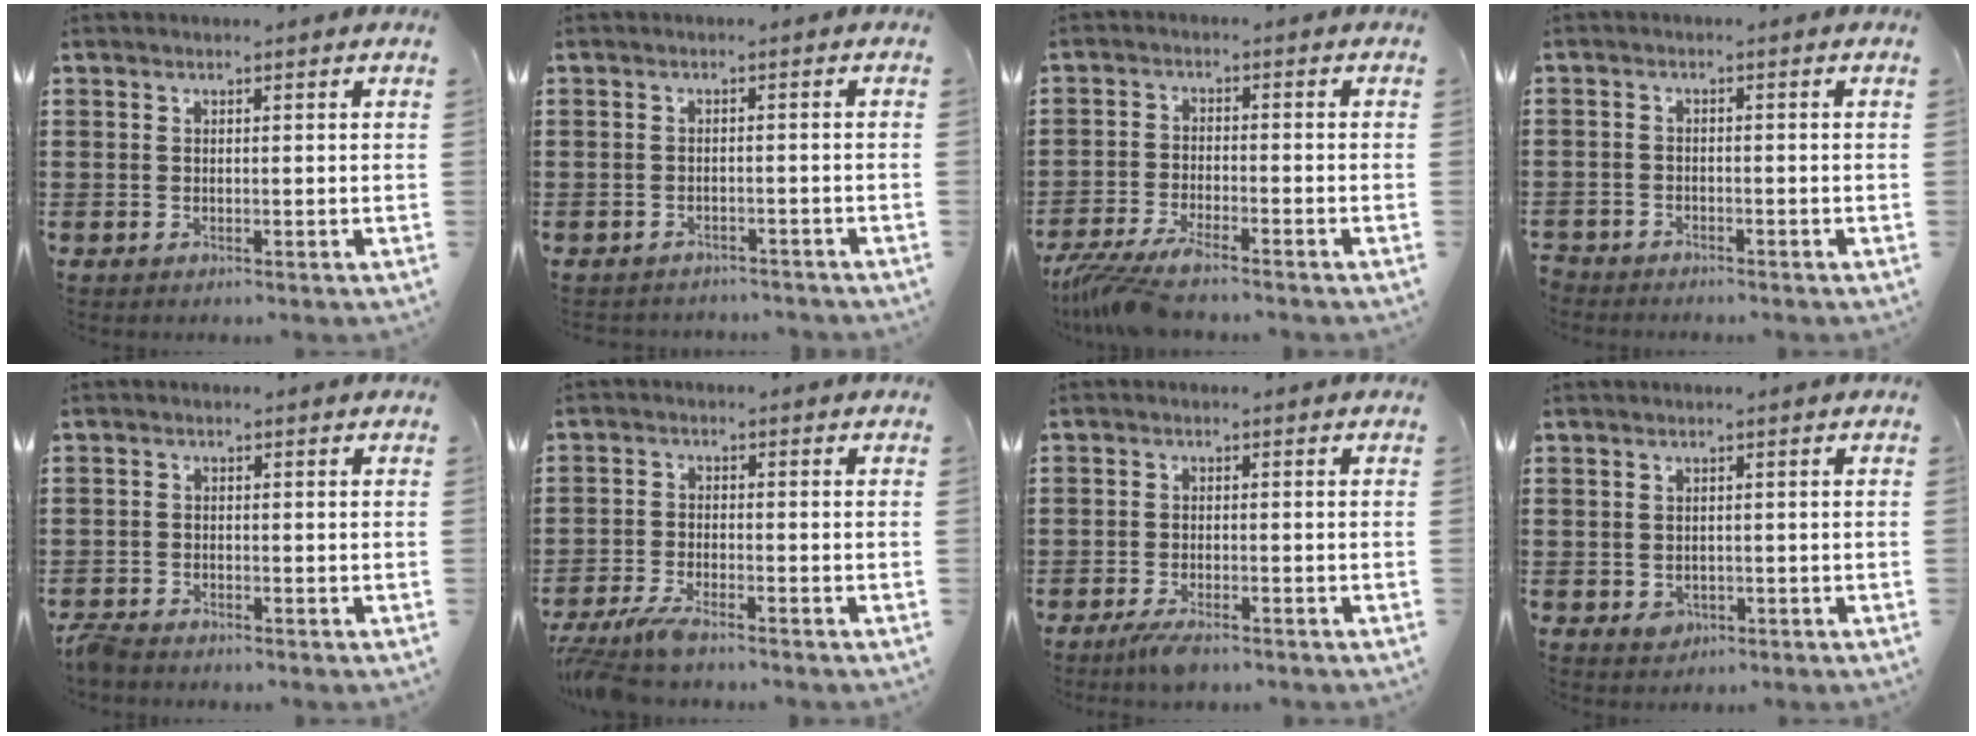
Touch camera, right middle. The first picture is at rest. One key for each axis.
{"total": 1.6, "fx": -1.6, "fy": 0.2, "fz": -0.2, "tx": -0.003, "ty": -0.001, "tz": -0.036}
{"total": 5.4, "fx": -4.9, "fy": 0.2, "fz": 2.4, "tx": -0.073, "ty": -0.019, "tz": -0.100}
{"total": 2.1, "fx": -2.1, "fy": 0.3, "fz": -0.3, "tx": 0.000, "ty": 0.000, "tz": -0.045}
{"total": 2.3, "fx": -2.2, "fy": 0.5, "fz": 0.6, "tx": -0.026, "ty": -0.002, "tz": -0.050}
{"total": 4.5, "fx": -4.0, "fy": 0.4, "fz": 2.1, "tx": -0.062, "ty": -0.015, "tz": -0.083}
{"total": 2.8, "fx": -2.3, "fy": 0.5, "fz": 1.6, "tx": -0.040, "ty": -0.002, "tz": -0.047}
{"total": 1.4, "fx": -0.4, "fy": 1.1, "fz": 0.6, "tx": -0.008, "ty": -0.001, "tz": -0.010}